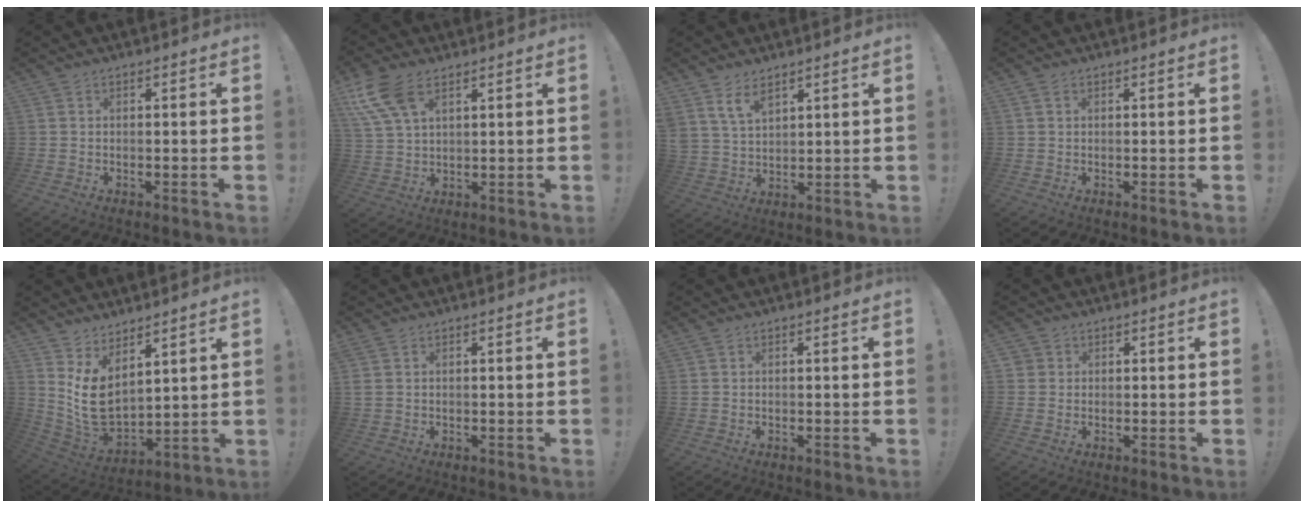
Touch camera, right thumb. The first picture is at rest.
{"total": 11.0, "force": [6.0, 5.6, 7.4], "torque": [-0.145, -0.021, 0.115]}
{"total": 7.0, "force": [5.0, 3.5, 3.4], "torque": [-0.068, -0.024, 0.098]}
{"total": 0.7, "force": [0.4, 0.4, 0.4], "torque": [-0.001, 0.000, 0.006]}
{"total": 10.2, "force": [4.8, 6.4, 6.4], "torque": [-0.146, -0.049, 0.098]}
{"total": 1.7, "force": [0.8, 1.1, 1.0], "torque": [-0.024, 0.004, 0.017]}
{"total": 0.5, "force": [0.3, 0.4, 0.2], "torque": [-0.006, 0.003, 0.006]}
{"total": 2.1, "force": [0.7, 2.0, 0.4], "torque": [-0.010, 0.001, 0.013]}